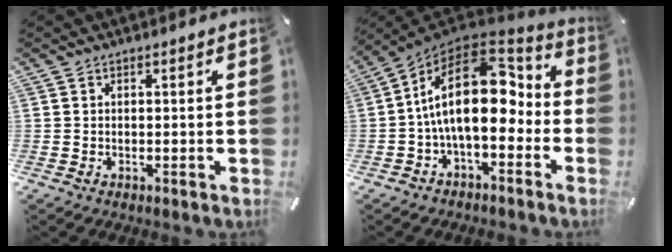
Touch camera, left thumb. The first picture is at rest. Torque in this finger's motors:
{"motor_torque": [0.51, 1.69, 1.18, -0.45, 0.71]}